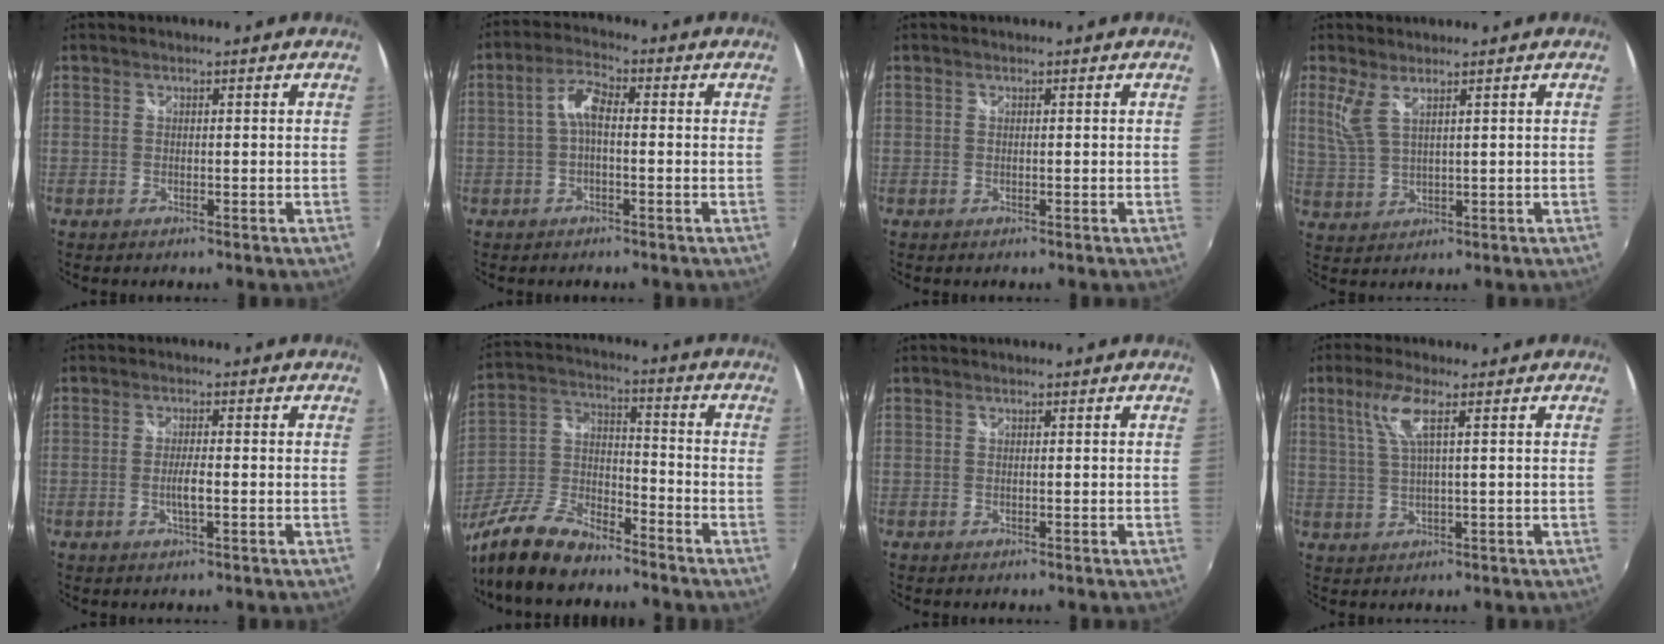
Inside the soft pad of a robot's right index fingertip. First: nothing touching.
{"total": 4.5, "force": [-0.5, 1.8, 4.1], "torque": [-0.086, 0.016, -0.012]}
{"total": 0.0}
{"total": 4.4, "force": [2.5, 1.2, 3.4], "torque": [-0.079, -0.005, 0.057]}
{"total": 2.7, "force": [-0.7, 0.3, 2.6], "torque": [-0.048, -0.004, -0.013]}
{"total": 16.2, "force": [-11.9, 5.7, 9.3], "torque": [-0.216, -0.016, -0.228]}
{"total": 0.0}
{"total": 5.4, "force": [2.2, 0.2, 5.0], "torque": [-0.102, 0.002, 0.050]}